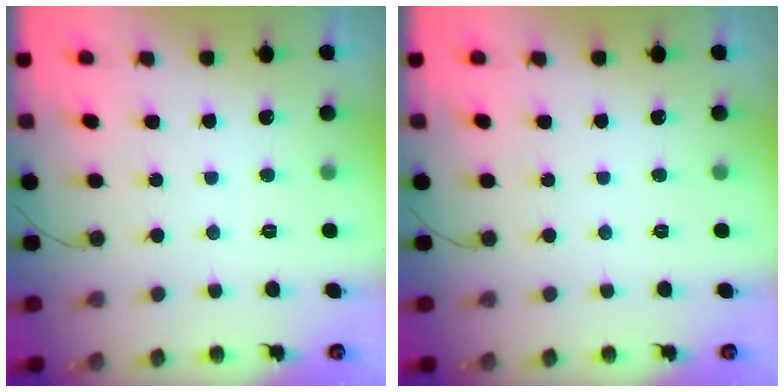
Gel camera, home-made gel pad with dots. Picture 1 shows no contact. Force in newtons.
{"total": 0.0}